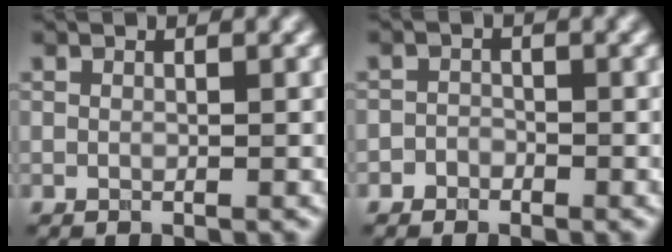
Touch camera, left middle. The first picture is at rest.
{"total": 1.1, "force": [-0.8, 0.8, 0.0], "torque": [0.005, 0.004, -0.014]}